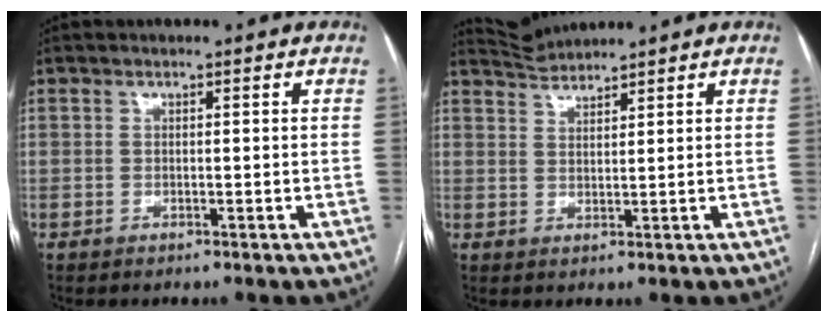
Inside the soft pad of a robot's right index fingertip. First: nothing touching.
{"total": 3.3, "force": [3.1, -0.6, -0.7], "torque": [0.005, 0.005, 0.068]}